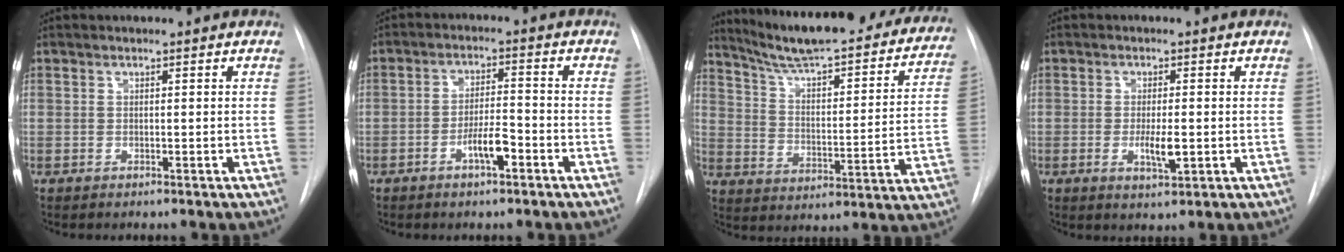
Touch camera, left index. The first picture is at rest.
{"total": 5.4, "force": [-4.0, 0.7, 3.5], "torque": [-0.066, 0.000, -0.066]}
{"total": 28.3, "force": [24.2, 5.0, 13.7], "torque": [-0.201, -0.052, 0.313]}
{"total": 4.0, "force": [-2.2, 0.7, 3.3], "torque": [-0.061, -0.010, -0.031]}